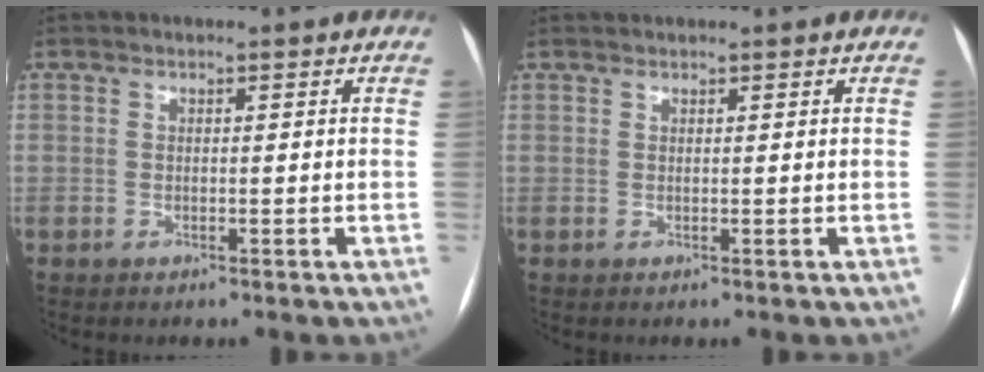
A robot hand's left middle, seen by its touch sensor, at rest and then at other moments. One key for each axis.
{"total": 1.8, "fx": -0.1, "fy": -1.3, "fz": -1.3, "tx": 0.020, "ty": 0.002, "tz": 0.003}